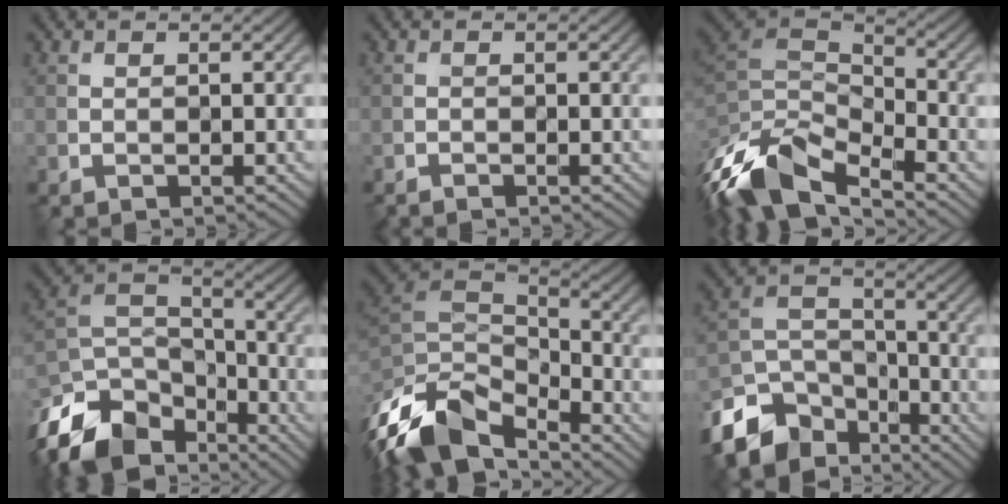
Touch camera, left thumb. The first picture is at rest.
{"total": 0.7, "force": [-0.7, 0.0, 0.3], "torque": [-0.006, 0.000, -0.013]}
{"total": 12.8, "force": [-7.5, 5.8, 8.7], "torque": [-0.212, -0.014, -0.137]}
{"total": 14.9, "force": [-10.3, 8.2, 7.1], "torque": [-0.201, -0.027, -0.186]}
{"total": 13.5, "force": [-8.1, 6.8, 8.3], "torque": [-0.214, -0.016, -0.150]}
{"total": 12.1, "force": [-8.4, 7.1, 5.1], "torque": [-0.129, -0.018, -0.160]}